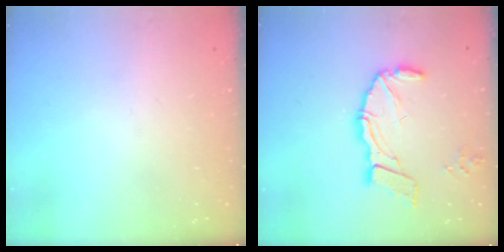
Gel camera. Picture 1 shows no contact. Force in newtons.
{"total": 12.1, "press": 12.0, "slide": 1.3}